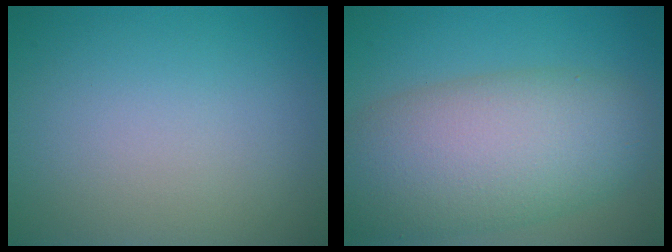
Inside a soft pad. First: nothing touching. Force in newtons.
{"total": 10.0, "press": 10.0, "slide": 0.3}